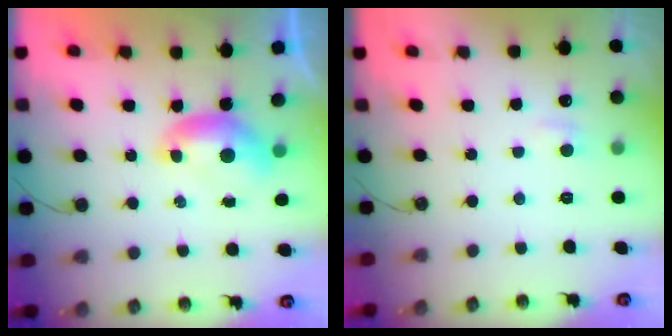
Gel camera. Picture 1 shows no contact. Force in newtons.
{"total": 1.5, "press": 1.4, "slide": 0.5}